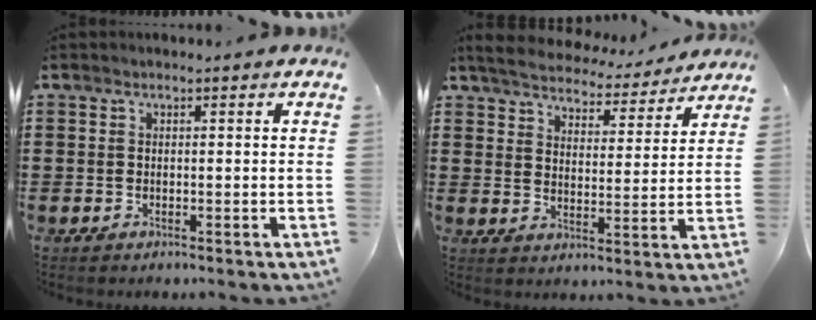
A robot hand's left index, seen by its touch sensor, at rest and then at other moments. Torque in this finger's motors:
{"motor_torque": [2.14, 0.00, 0.11, 0.05]}